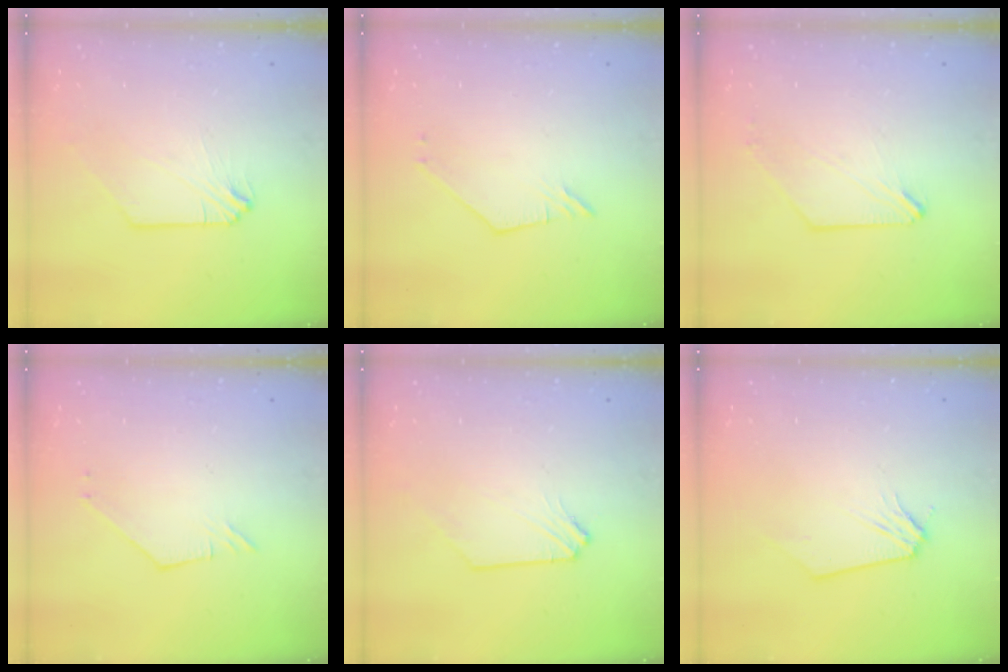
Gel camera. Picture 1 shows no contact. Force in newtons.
{"total": 2.1, "press": 2.1, "slide": 0.1}
{"total": 0.0}
{"total": 2.0, "press": 2.0, "slide": 0.1}
{"total": 1.4, "press": 1.4, "slide": 0.2}
{"total": 0.0}